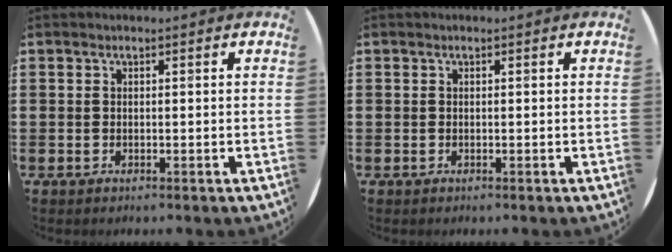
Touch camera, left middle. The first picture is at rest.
{"total": 0.0}